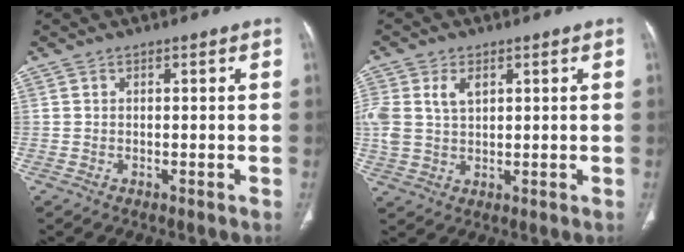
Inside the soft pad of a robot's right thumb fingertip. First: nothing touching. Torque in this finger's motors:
{"motor_torque": [0.10, 0.11, 0.42, 0.53, 0.07]}